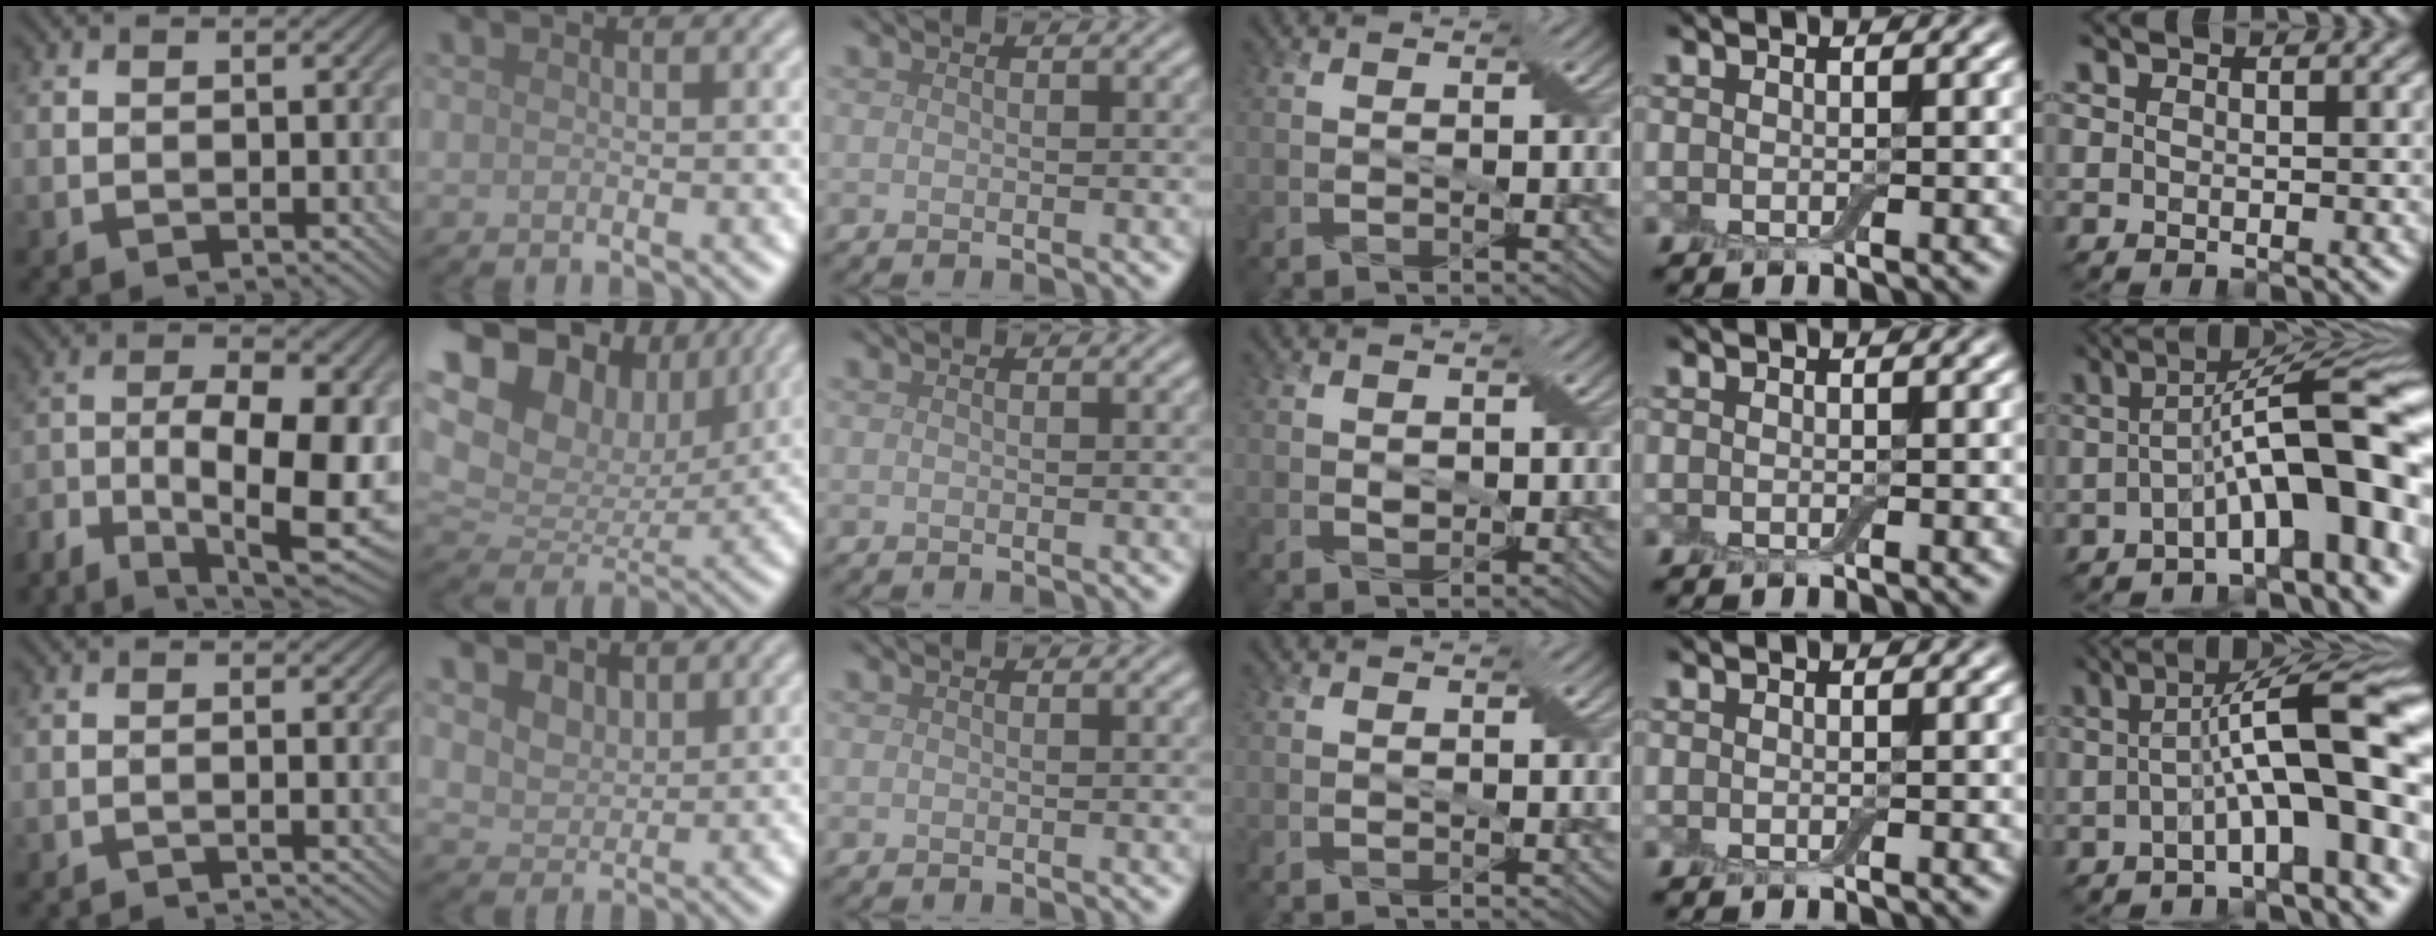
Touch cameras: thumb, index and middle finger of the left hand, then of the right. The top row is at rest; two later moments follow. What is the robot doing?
{"motion": "extract", "object": "backpack"}